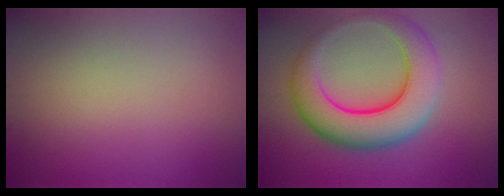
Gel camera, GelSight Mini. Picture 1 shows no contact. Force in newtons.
{"total": 8.6, "press": 8.6, "slide": 0.2}